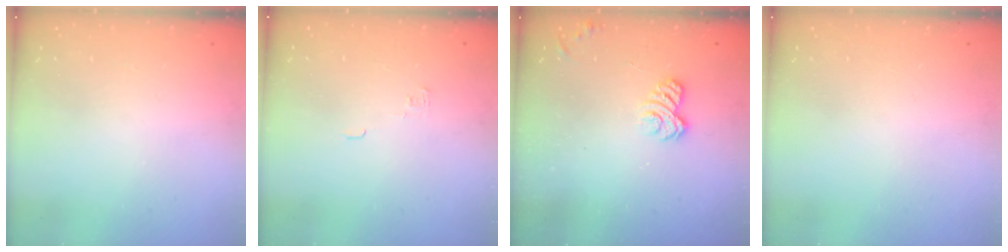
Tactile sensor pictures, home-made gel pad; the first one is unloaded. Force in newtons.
{"total": 2.1, "press": 2.1, "slide": 0.3}
{"total": 3.7, "press": 3.5, "slide": 1.2}
{"total": 0.0}